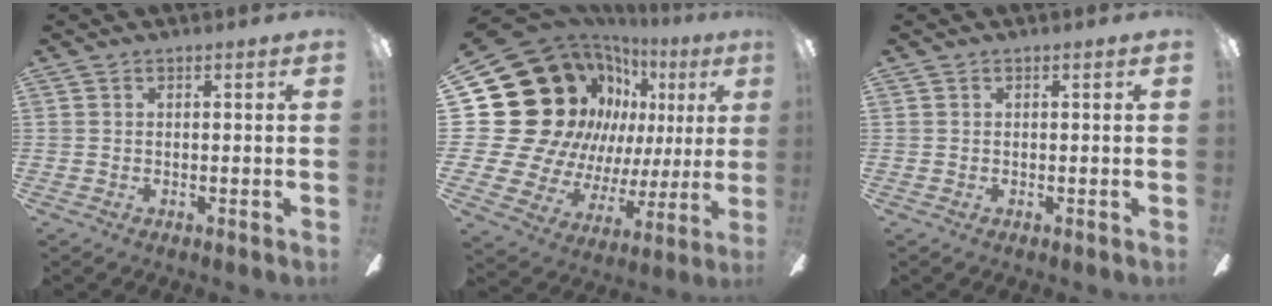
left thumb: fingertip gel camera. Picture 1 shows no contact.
{"total": 28.0, "force": [10.2, 21.6, 14.6], "torque": [-0.303, -0.108, 0.245]}
{"total": 0.0}